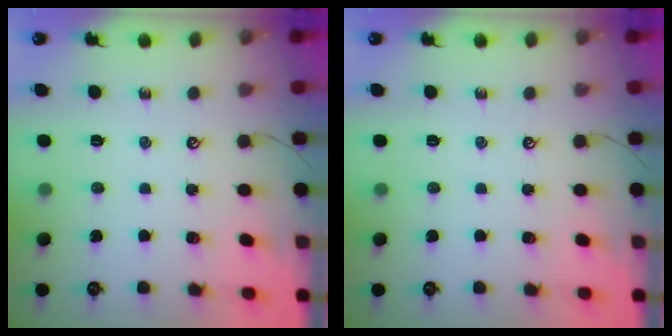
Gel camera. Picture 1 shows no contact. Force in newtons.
{"total": 0.0}